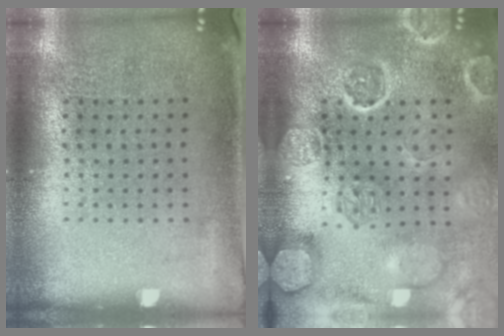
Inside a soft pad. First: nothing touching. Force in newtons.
{"total": 4.2, "press": 3.5, "slide": 2.4}